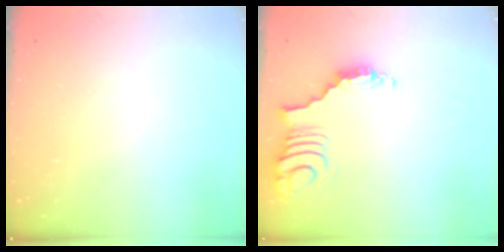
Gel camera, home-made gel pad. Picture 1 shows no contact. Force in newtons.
{"total": 4.0, "press": 3.9, "slide": 0.7}